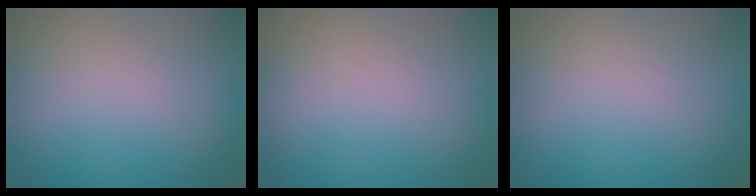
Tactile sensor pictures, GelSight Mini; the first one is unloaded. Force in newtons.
{"total": 0.0}
{"total": 0.0}